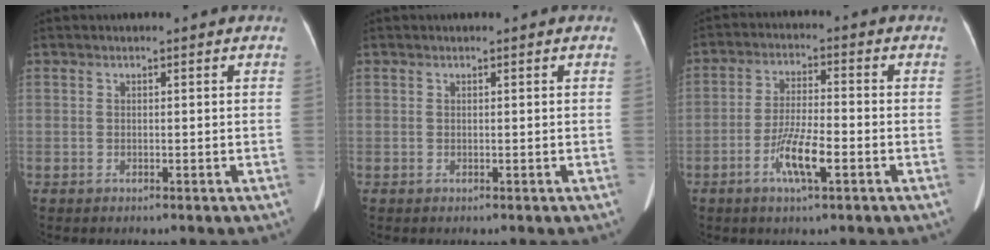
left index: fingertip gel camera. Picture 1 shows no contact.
{"total": 0.0}
{"total": 6.9, "force": [-3.0, 1.0, 6.1], "torque": [-0.122, -0.004, -0.057]}